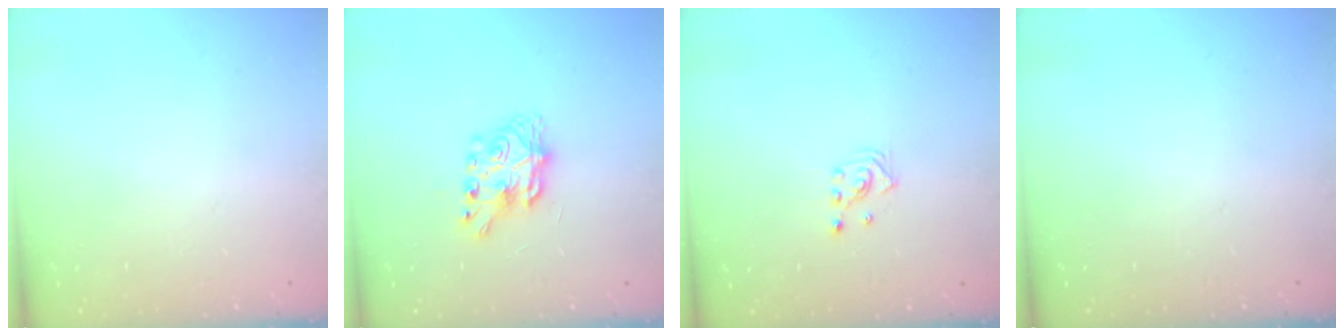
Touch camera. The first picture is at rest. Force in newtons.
{"total": 8.6, "press": 8.5, "slide": 0.8}
{"total": 2.6, "press": 2.6, "slide": 0.3}
{"total": 0.0}